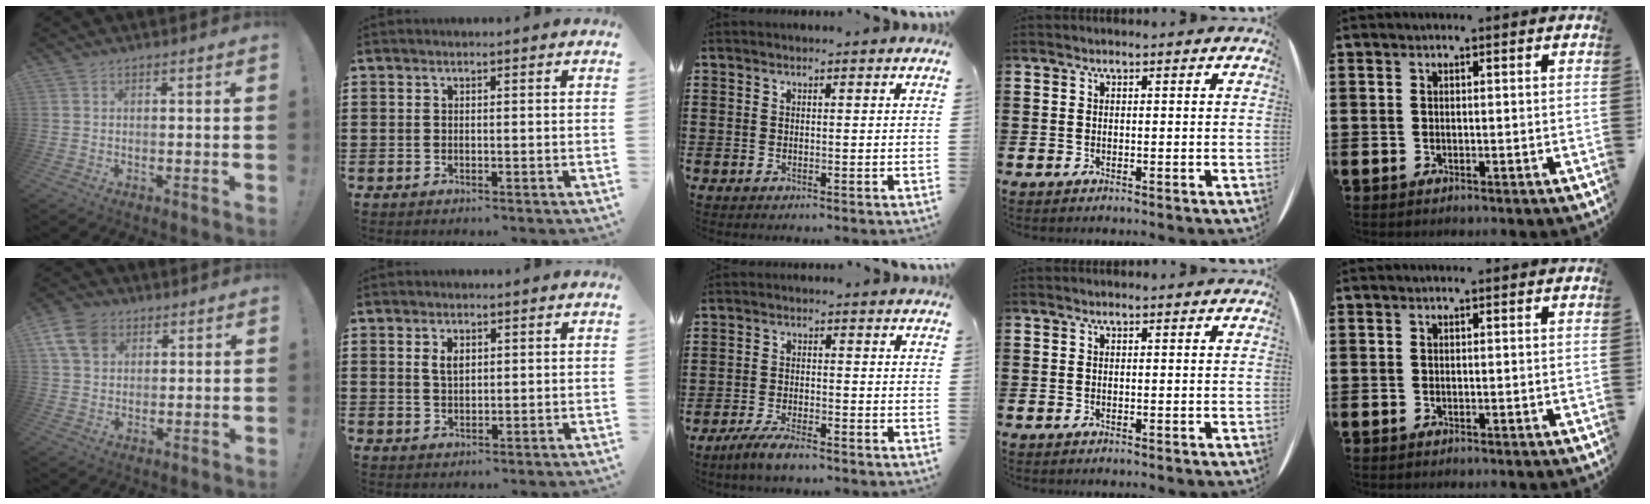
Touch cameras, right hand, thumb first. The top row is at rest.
{"thumb": {"total": 9.8, "force": [4.4, 7.1, 5.1], "torque": [-0.091, -0.010, 0.088]}, "index": {"total": 2.4, "force": [0.9, 1.3, 1.9], "torque": [-0.040, 0.005, 0.016]}, "middle": {"total": 4.3, "force": [-3.7, 0.6, 2.1], "torque": [-0.047, -0.005, -0.074]}}